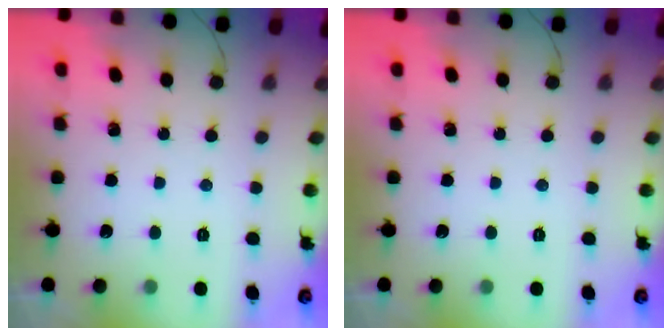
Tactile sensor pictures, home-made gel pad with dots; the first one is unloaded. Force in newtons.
{"total": 0.0}